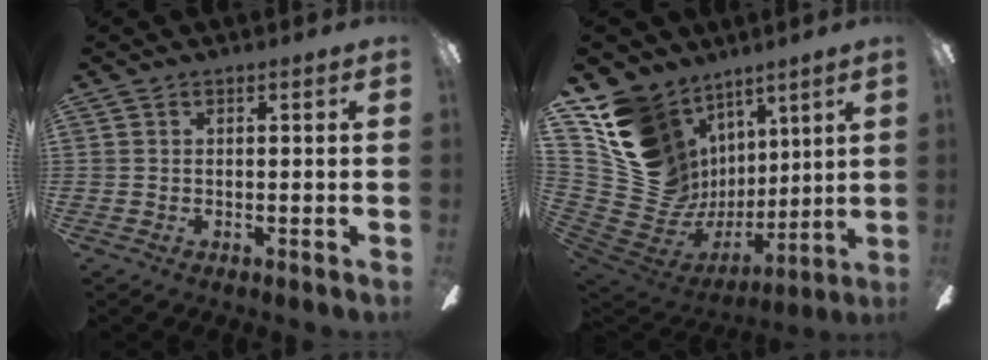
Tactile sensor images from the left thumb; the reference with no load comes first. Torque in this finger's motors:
{"motor_torque": [1.56, 1.01, 0.98, -1.79, 0.04]}